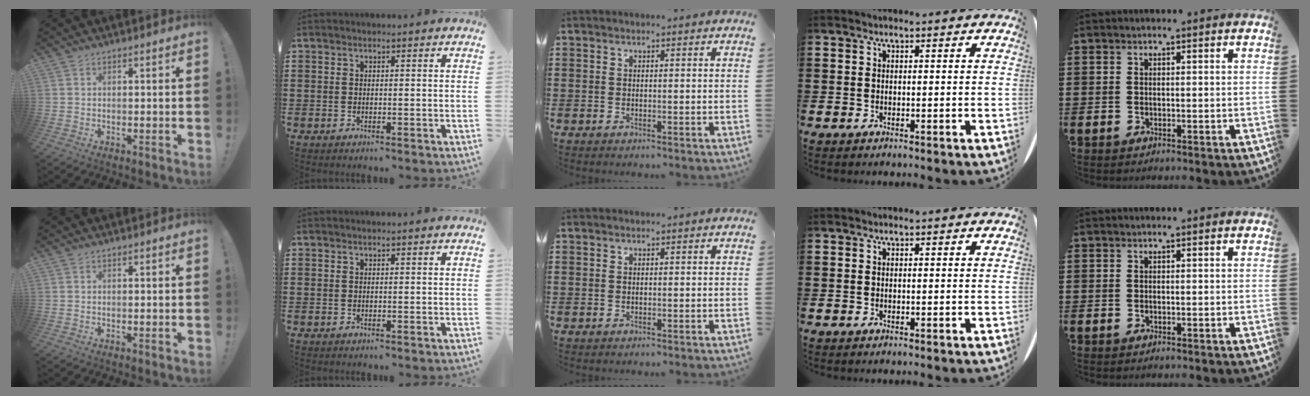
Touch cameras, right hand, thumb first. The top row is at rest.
{}